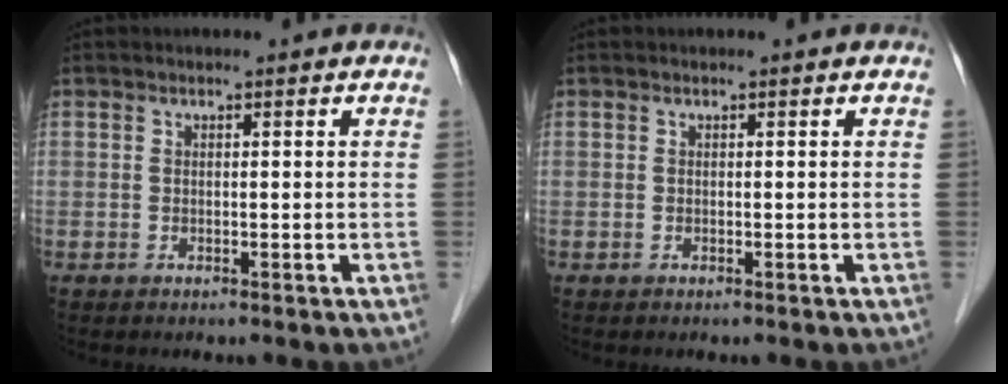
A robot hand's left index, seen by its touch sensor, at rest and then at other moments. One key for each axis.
{"total": 0.0}